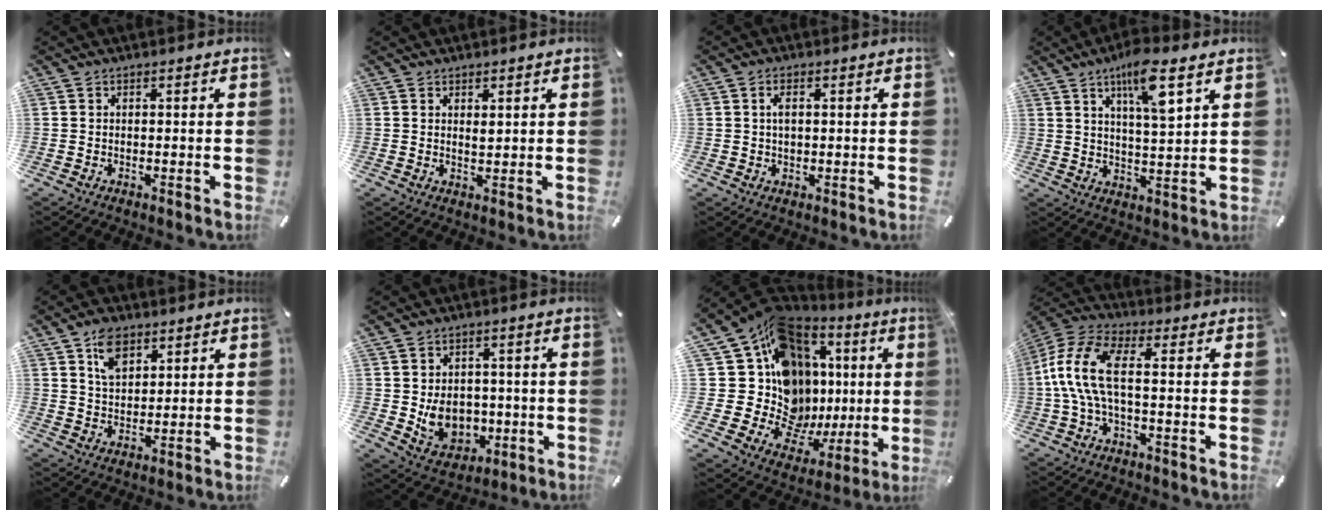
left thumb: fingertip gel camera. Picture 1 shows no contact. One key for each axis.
{"total": 1.7, "fx": 1.0, "fy": 0.8, "fz": 1.0, "tx": -0.014, "ty": -0.004, "tz": 0.018}
{"total": 2.6, "fx": 0.6, "fy": 1.4, "fz": 2.1, "tx": -0.038, "ty": 0.003, "tz": 0.007}
{"total": 10.5, "fx": 6.4, "fy": 2.2, "fz": 8.0, "tx": -0.138, "ty": -0.027, "tz": 0.106}
{"total": 7.4, "fx": 4.2, "fy": 4.8, "fz": 3.8, "tx": -0.065, "ty": -0.005, "tz": 0.078}
{"total": 9.4, "fx": -0.2, "fy": 8.3, "fz": 4.5, "tx": -0.071, "ty": -0.007, "tz": 0.001}
{"total": 19.9, "fx": 3.4, "fy": 15.7, "fz": 11.7, "tx": -0.180, "ty": -0.087, "tz": 0.094}
{"total": 12.5, "fx": -0.7, "fy": 5.2, "fz": 11.3, "tx": -0.245, "ty": -0.007, "tz": -0.015}